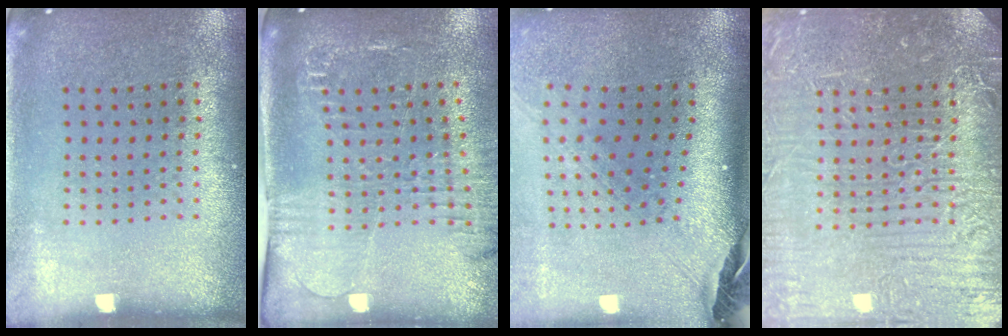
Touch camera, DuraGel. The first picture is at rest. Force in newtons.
{"total": 1.9, "press": 1.8, "slide": 0.8}
{"total": 2.7, "press": 2.0, "slide": 1.8}
{"total": 7.6, "press": 7.5, "slide": 0.9}